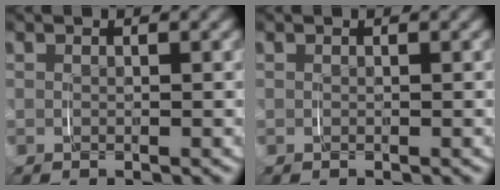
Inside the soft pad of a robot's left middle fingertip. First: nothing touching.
{"total": 0.0}